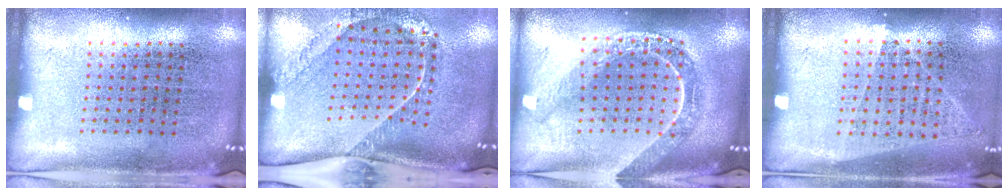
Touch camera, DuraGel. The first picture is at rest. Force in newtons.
{"total": 2.5, "press": 1.8, "slide": 1.8}
{"total": 2.2, "press": 1.9, "slide": 1.1}
{"total": 1.0, "press": 0.9, "slide": 0.5}